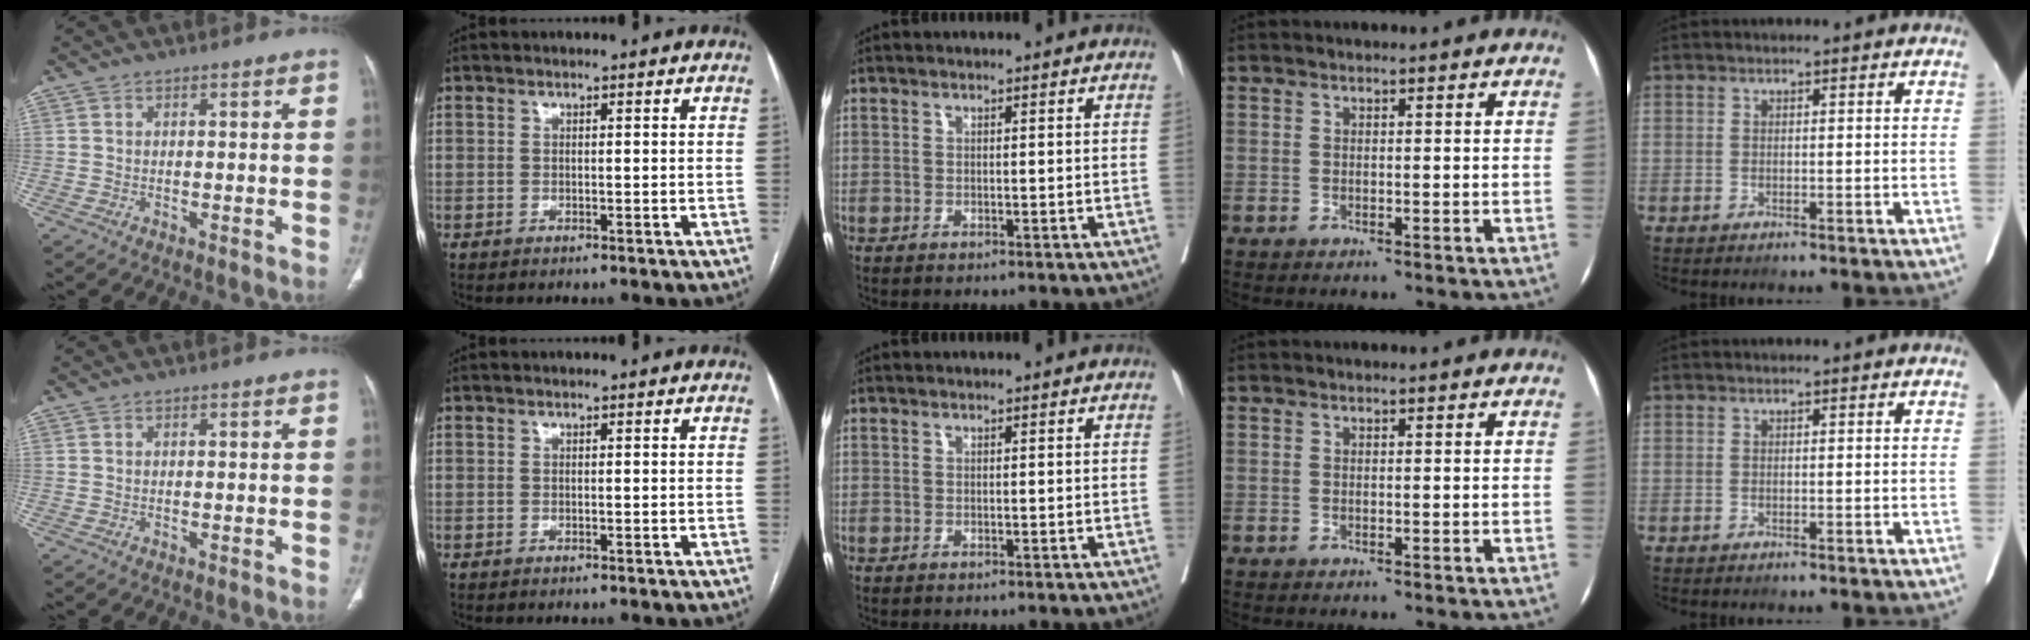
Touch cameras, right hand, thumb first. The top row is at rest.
{}